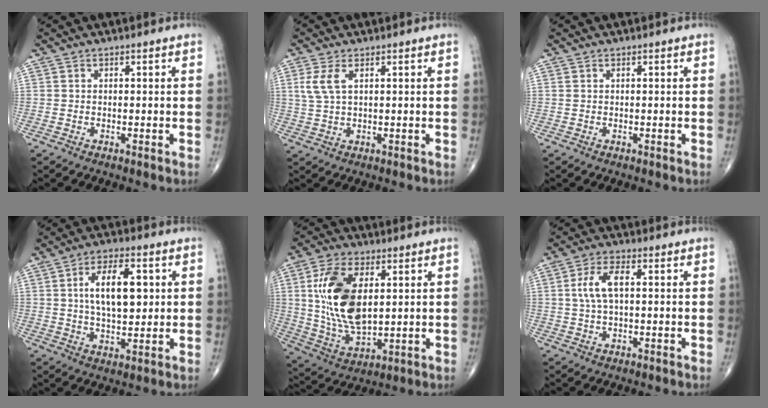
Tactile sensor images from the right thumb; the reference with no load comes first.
{"total": 4.1, "force": [1.4, 1.7, 3.4], "torque": [-0.087, 0.005, 0.034]}
{"total": 0.0}
{"total": 11.3, "force": [2.2, 5.3, 9.7], "torque": [-0.145, -0.003, 0.038]}
{"total": 16.8, "force": [3.5, 8.7, 13.9], "torque": [-0.264, -0.015, 0.075]}
{"total": 6.1, "force": [0.9, 2.7, 5.4], "torque": [-0.113, 0.011, 0.014]}